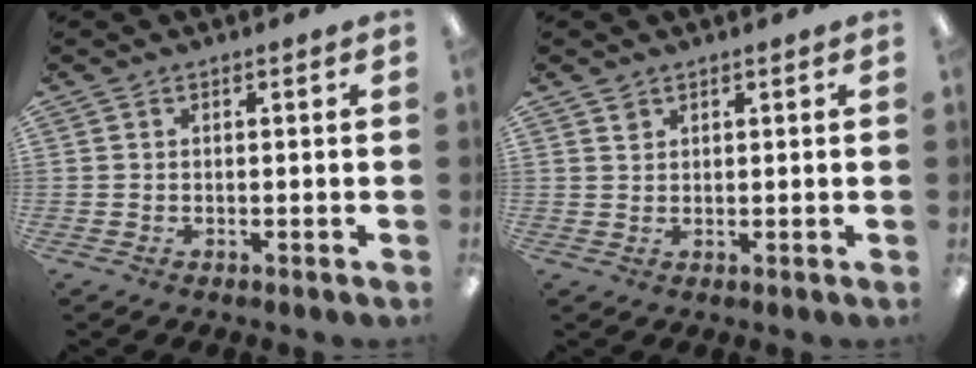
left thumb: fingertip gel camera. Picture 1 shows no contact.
{"total": 1.5, "force": [1.2, 0.9, 0.2], "torque": [0.003, -0.004, 0.022]}